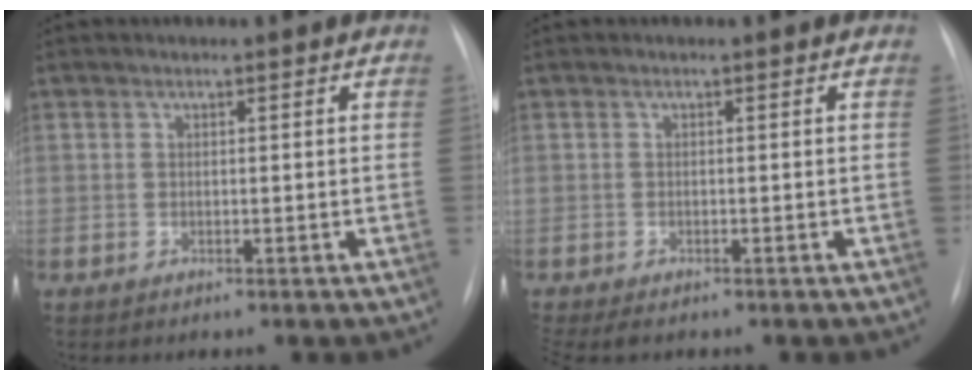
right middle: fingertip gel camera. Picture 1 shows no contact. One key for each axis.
{"total": 3.3, "fx": -2.6, "fy": 1.1, "fz": 1.7, "tx": -0.027, "ty": -0.009, "tz": -0.035}